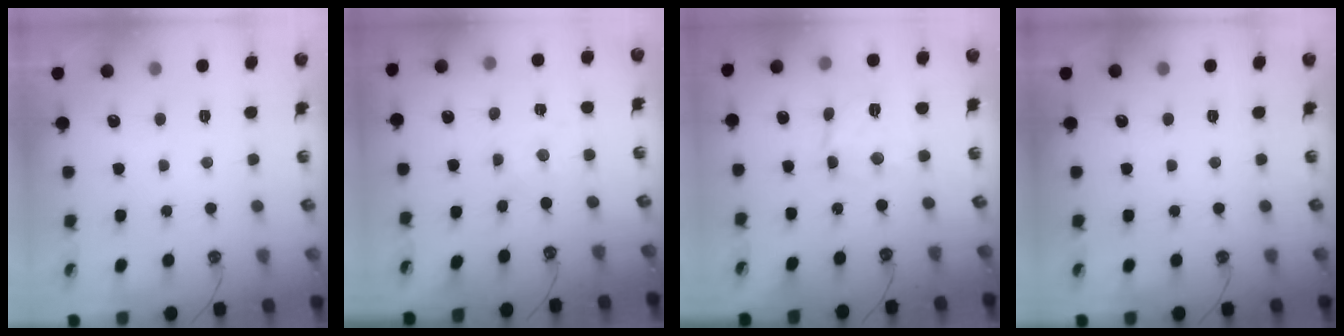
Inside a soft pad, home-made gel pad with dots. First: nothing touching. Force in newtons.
{"total": 0.0}
{"total": 10.6, "press": 10.5, "slide": 1.3}
{"total": 0.0}